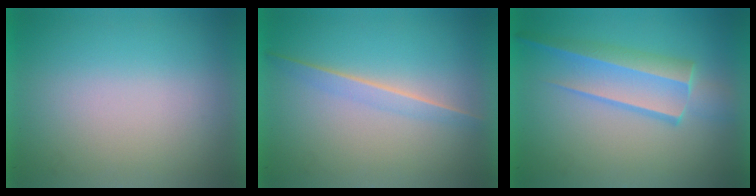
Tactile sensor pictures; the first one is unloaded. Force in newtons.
{"total": 1.4}
{"total": 3.1}